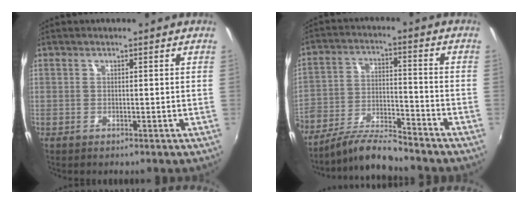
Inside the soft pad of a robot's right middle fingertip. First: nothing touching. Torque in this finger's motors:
{"motor_torque": [1.09, -1.05, 0.39, 0.21]}